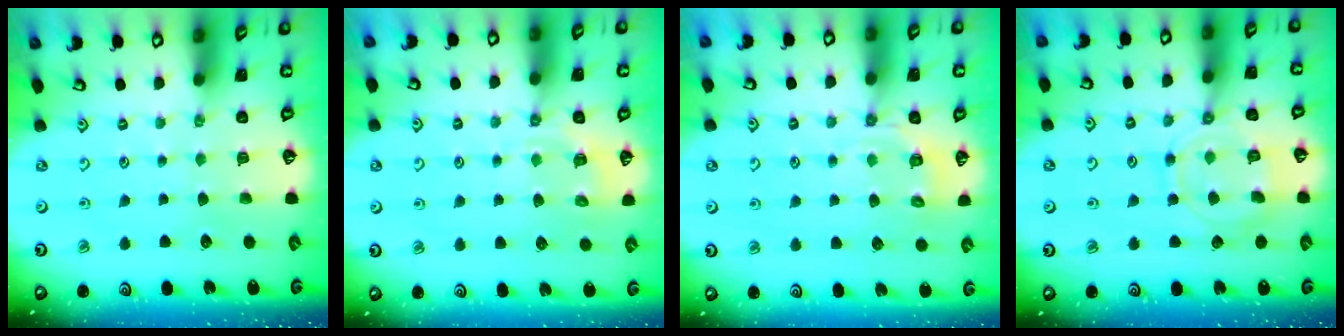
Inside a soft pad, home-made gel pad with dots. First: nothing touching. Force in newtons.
{"total": 5.9, "press": 5.8, "slide": 1.0}
{"total": 8.6, "press": 8.5, "slide": 1.4}
{"total": 11.2, "press": 11.1, "slide": 1.1}